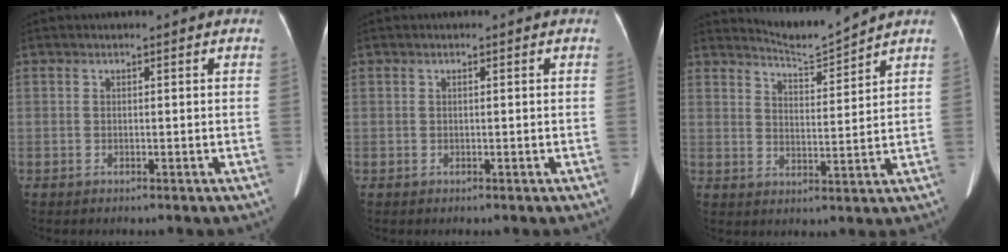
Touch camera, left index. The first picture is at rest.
{"total": 0.0}
{"total": 5.5, "force": [5.3, -1.3, -0.4], "torque": [-0.007, -0.020, 0.098]}